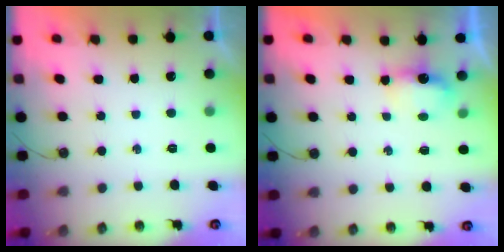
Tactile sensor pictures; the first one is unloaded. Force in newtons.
{"total": 4.1, "press": 4.1, "slide": 0.7}